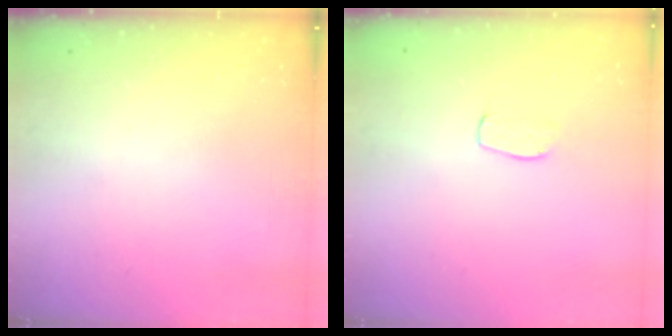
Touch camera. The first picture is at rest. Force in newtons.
{"total": 4.5, "press": 4.5, "slide": 0.3}